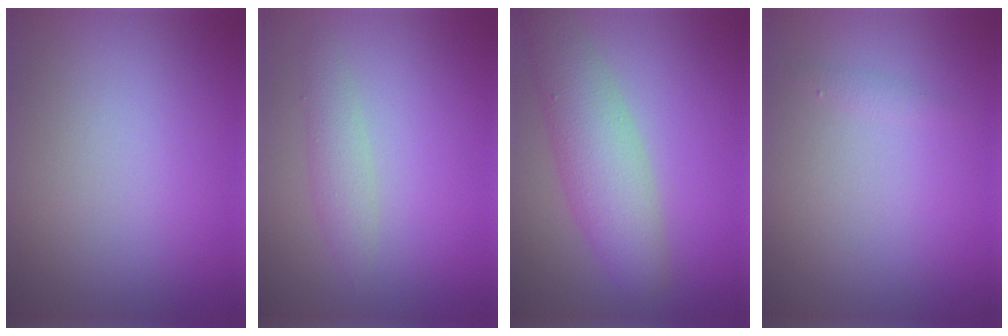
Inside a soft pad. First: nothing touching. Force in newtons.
{"total": 1.9, "press": 1.9, "slide": 0.1}
{"total": 5.5, "press": 5.5, "slide": 0.2}
{"total": 0.6, "press": 0.6, "slide": 0.0}